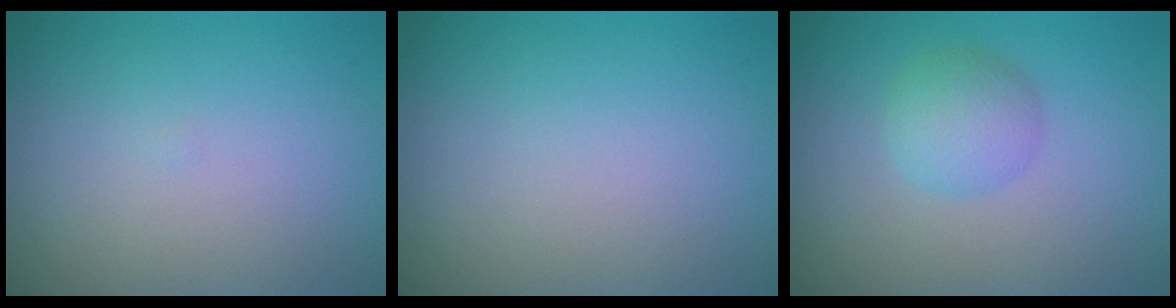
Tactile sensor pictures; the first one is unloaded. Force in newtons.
{"total": 0.0}
{"total": 2.7, "press": 2.7, "slide": 0.0}